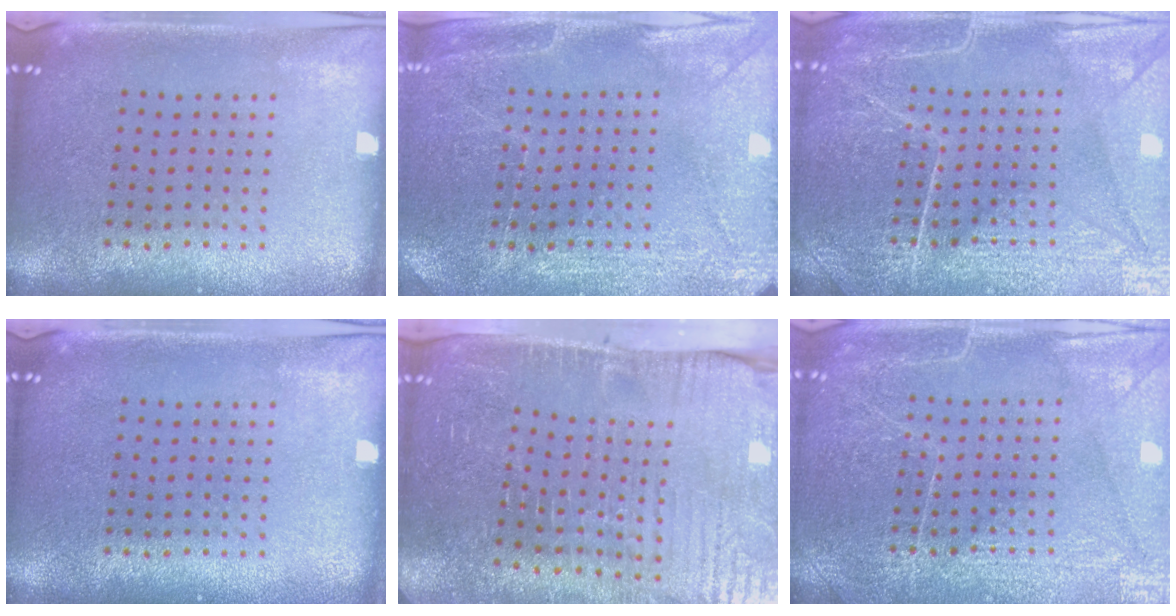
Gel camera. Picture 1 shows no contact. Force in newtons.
{"total": 2.9, "press": 2.8, "slide": 0.3}
{"total": 6.7, "press": 6.6, "slide": 0.8}
{"total": 0.0}
{"total": 4.7, "press": 4.6, "slide": 1.1}
{"total": 5.0, "press": 4.9, "slide": 0.5}